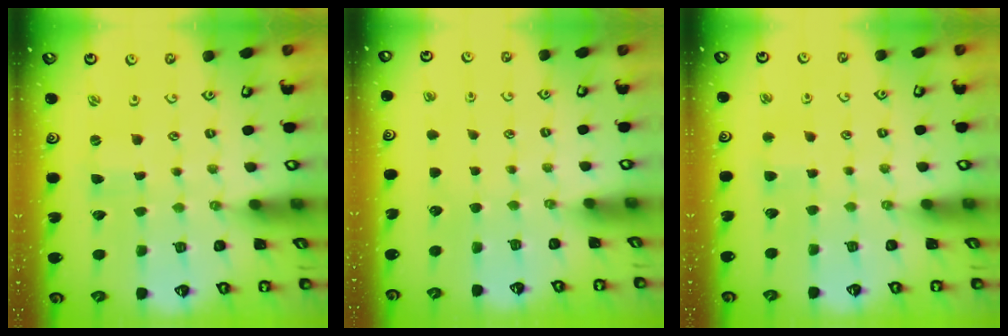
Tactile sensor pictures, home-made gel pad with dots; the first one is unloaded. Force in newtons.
{"total": 0.0}
{"total": 3.1, "press": 3.1, "slide": 0.7}